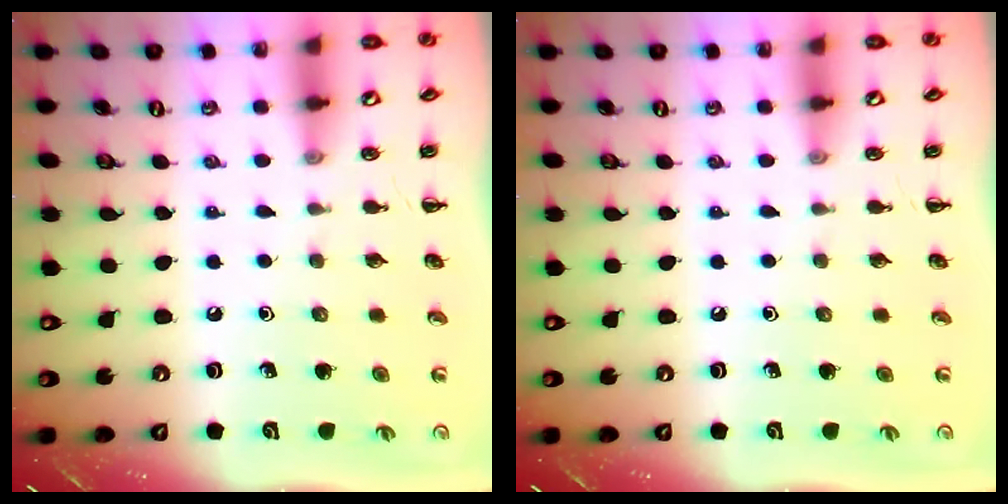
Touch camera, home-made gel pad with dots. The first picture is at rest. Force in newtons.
{"total": 0.0}